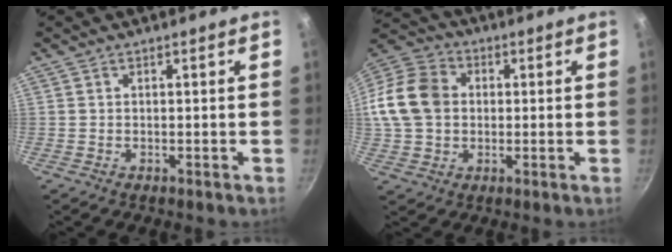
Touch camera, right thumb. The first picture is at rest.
{"total": 14.1, "force": [0.8, 11.3, 8.5], "torque": [-0.146, 0.022, 0.000]}